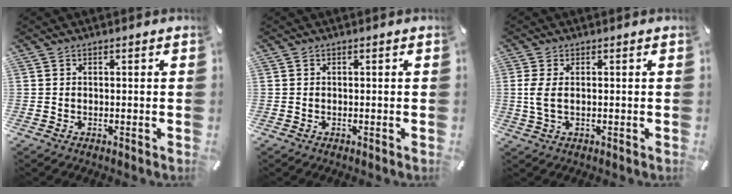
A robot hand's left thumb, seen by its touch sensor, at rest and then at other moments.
{"total": 0.0}
{"total": 3.7, "force": [0.3, 1.2, 3.5], "torque": [-0.081, -0.004, 0.002]}